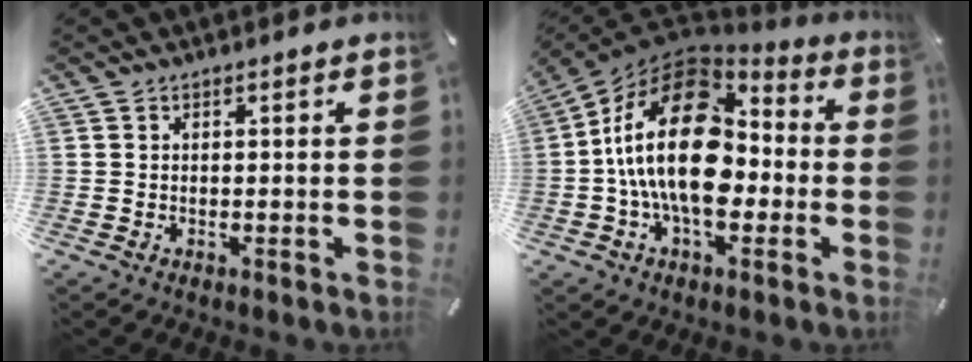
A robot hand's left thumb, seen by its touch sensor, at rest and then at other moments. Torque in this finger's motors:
{"motor_torque": [1.61, 3.40, 0.96, -0.04, 1.06]}